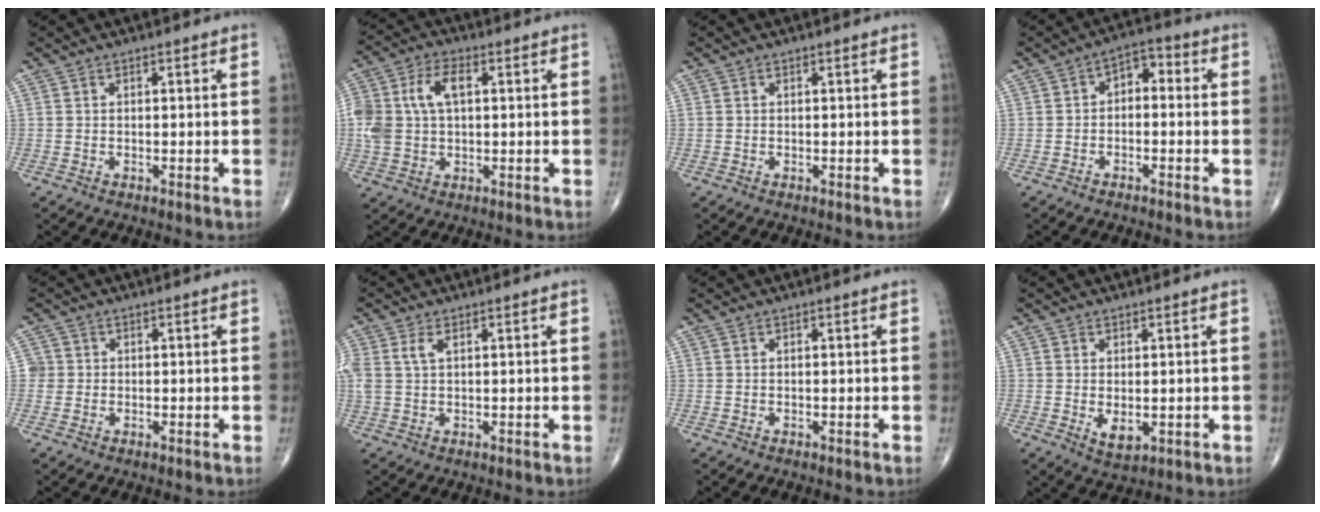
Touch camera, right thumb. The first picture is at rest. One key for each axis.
{"total": 10.1, "fx": 1.6, "fy": 6.1, "fz": 7.8, "tx": -0.162, "ty": 0.018, "tz": 0.032}
{"total": 0.0}
{"total": 4.9, "fx": -0.2, "fy": 3.1, "fz": 3.8, "tx": -0.038, "ty": 0.027, "tz": -0.017}
{"total": 2.0, "fx": 0.0, "fy": 2.0, "fz": 0.1, "tx": 0.013, "ty": 0.006, "tz": -0.003}
{"total": 3.6, "fx": 1.2, "fy": 1.9, "fz": 2.8, "tx": -0.077, "ty": 0.011, "tz": 0.029}
{"total": 0.0}
{"total": 3.7, "fx": -0.4, "fy": 2.2, "fz": 3.0, "tx": -0.041, "ty": -0.009, "tz": 0.004}